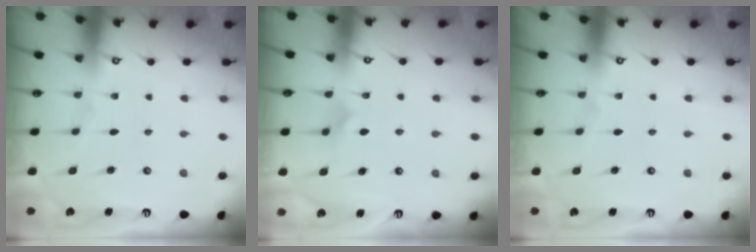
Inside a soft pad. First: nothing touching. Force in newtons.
{"total": 5.8, "press": 5.8, "slide": 0.5}
{"total": 0.0}